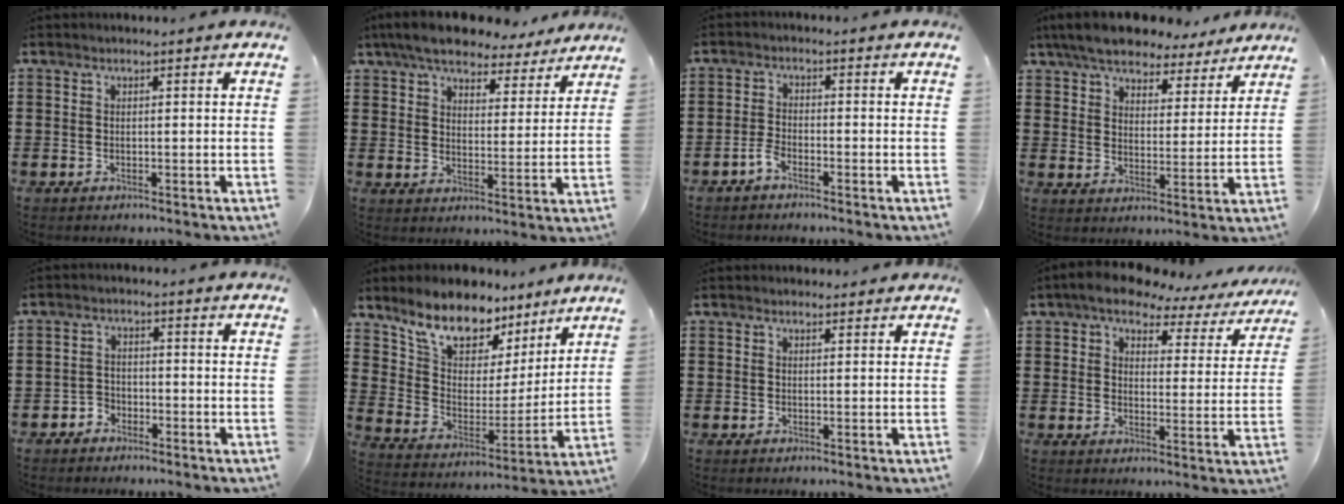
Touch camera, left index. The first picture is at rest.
{"total": 7.8, "force": [7.0, 2.0, 2.8], "torque": [-0.076, -0.023, 0.127]}
{"total": 2.2, "force": [-1.7, 0.7, 1.3], "torque": [-0.034, 0.003, -0.035]}
{"total": 7.6, "force": [7.0, 1.9, 2.3], "torque": [-0.076, -0.026, 0.129]}
{"total": 2.2, "force": [-1.9, 1.2, 0.1], "torque": [-0.010, 0.002, -0.042]}
{"total": 9.8, "force": [8.2, 4.4, 3.0], "torque": [-0.093, -0.055, 0.149]}
{"total": 1.2, "force": [1.1, 0.4, 0.2], "torque": [0.002, 0.000, 0.019]}
{"total": 6.0, "force": [5.1, 2.2, 2.1], "torque": [-0.063, -0.022, 0.086]}